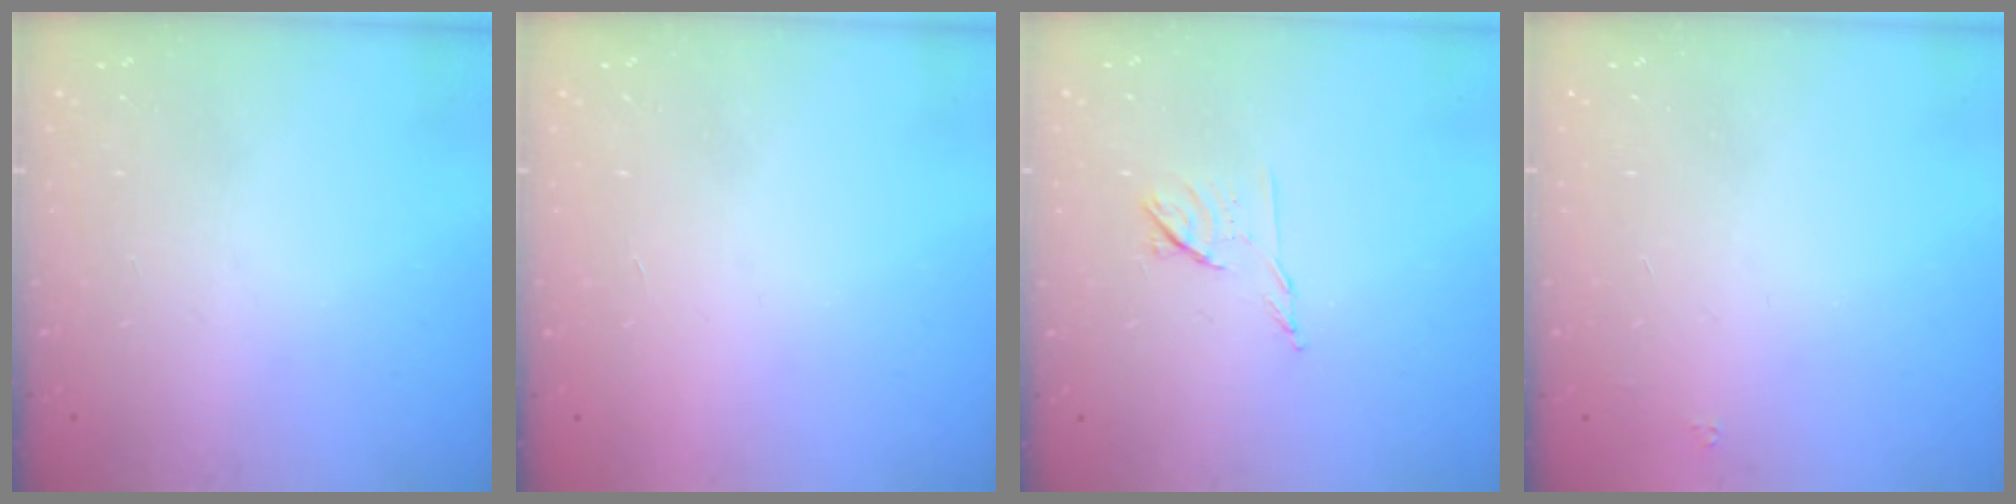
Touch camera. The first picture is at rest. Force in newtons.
{"total": 1.7, "press": 1.7, "slide": 0.1}
{"total": 7.1, "press": 7.0, "slide": 1.2}
{"total": 1.6, "press": 1.5, "slide": 0.2}